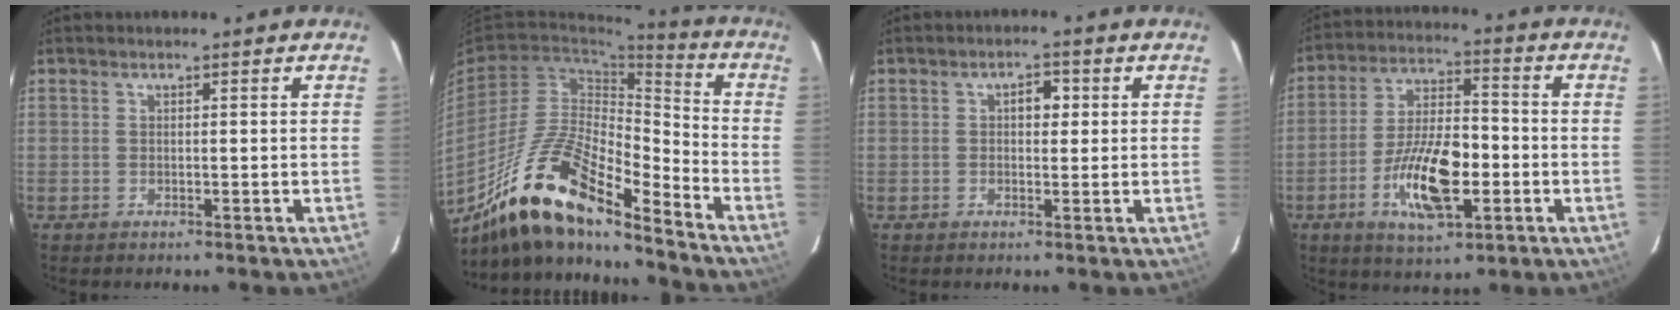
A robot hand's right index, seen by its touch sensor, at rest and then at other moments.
{"total": 17.7, "force": [-13.7, 3.9, 10.6], "torque": [-0.196, 0.005, -0.250]}
{"total": 2.7, "force": [0.6, 1.4, 2.2], "torque": [-0.033, 0.013, 0.007]}
{"total": 13.2, "force": [-4.1, 4.5, 11.7], "torque": [-0.221, 0.004, -0.070]}